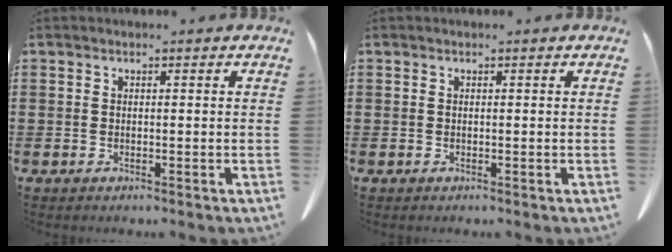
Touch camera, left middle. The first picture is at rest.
{"total": 0.0}